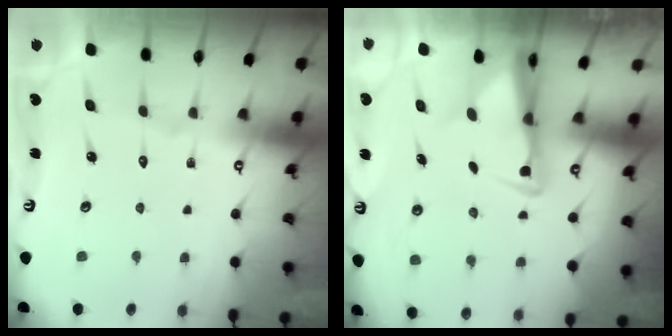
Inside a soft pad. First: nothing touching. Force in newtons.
{"total": 3.3, "press": 3.2, "slide": 0.6}